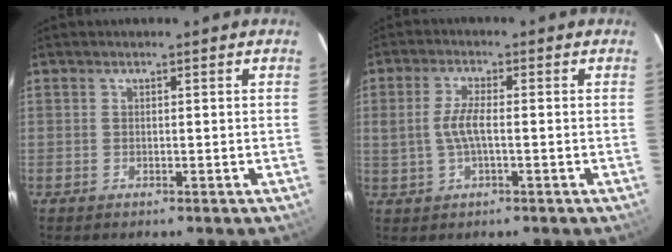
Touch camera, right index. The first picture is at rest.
{"total": 4.7, "force": [-0.4, 1.5, 4.5], "torque": [-0.087, 0.000, -0.003]}